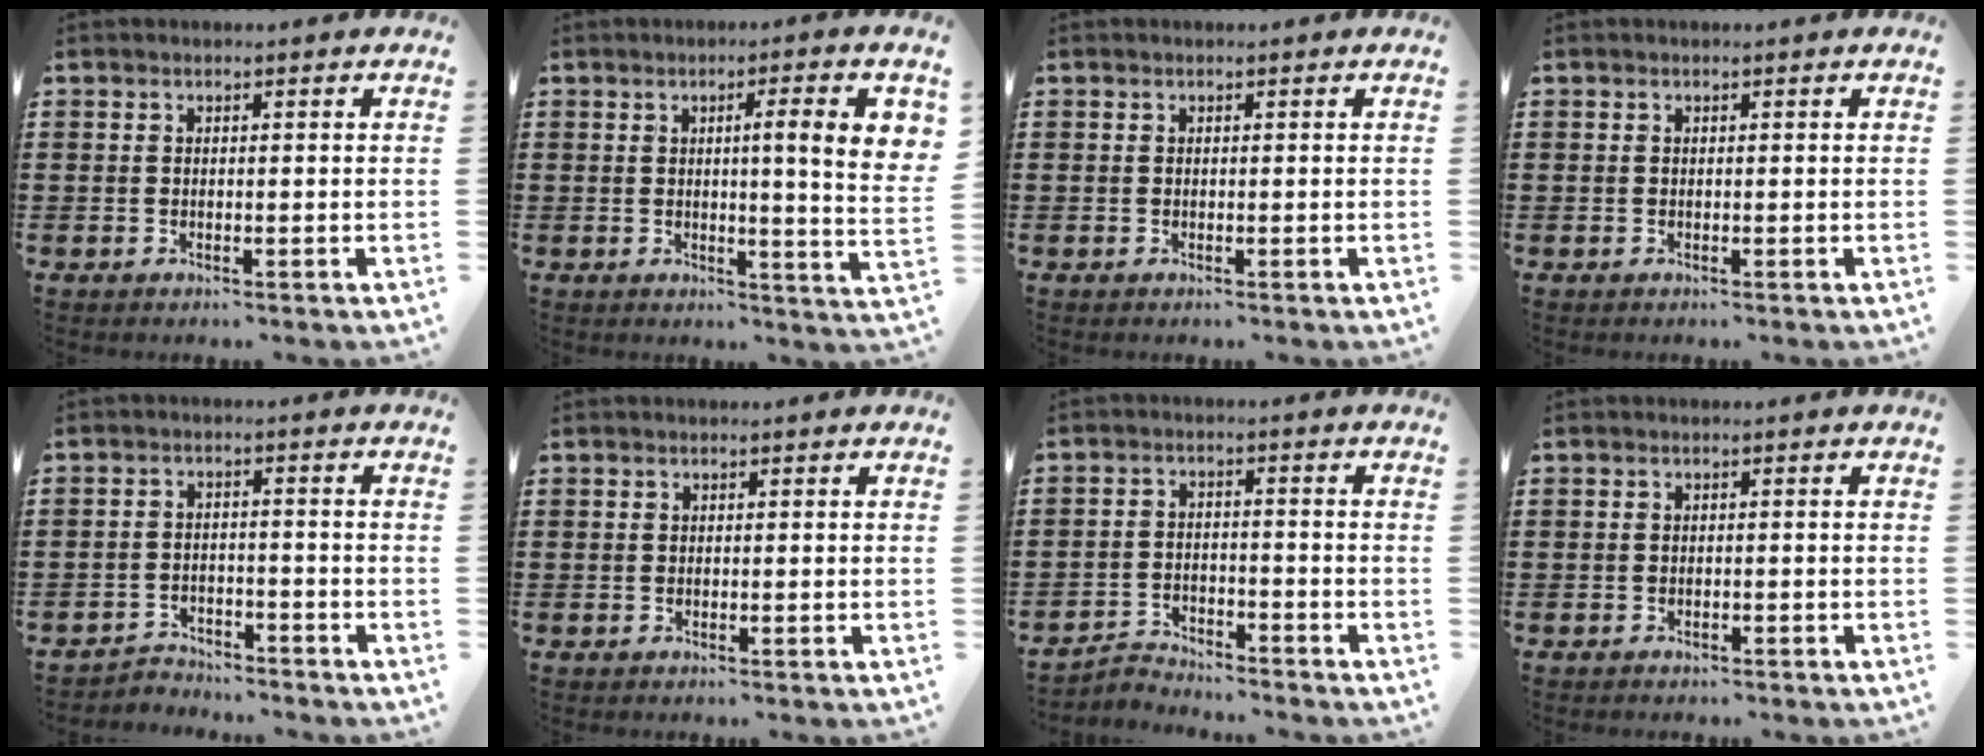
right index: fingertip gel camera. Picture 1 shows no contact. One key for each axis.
{"total": 8.0, "fx": 2.0, "fy": 0.3, "fz": 7.8, "tx": -0.120, "ty": -0.007, "tz": 0.023}
{"total": 0.0}
{"total": 0.0}
{"total": 3.2, "fx": -3.1, "fy": 0.6, "fz": 0.0, "tx": -0.008, "ty": 0.000, "tz": -0.068}
{"total": 0.0}
{"total": 3.0, "fx": -2.9, "fy": 0.4, "fz": 0.0, "tx": -0.009, "ty": 0.002, "tz": -0.064}
{"total": 0.7, "fx": -0.7, "fy": 0.2, "fz": 0.1, "tx": -0.004, "ty": 0.001, "tz": -0.014}